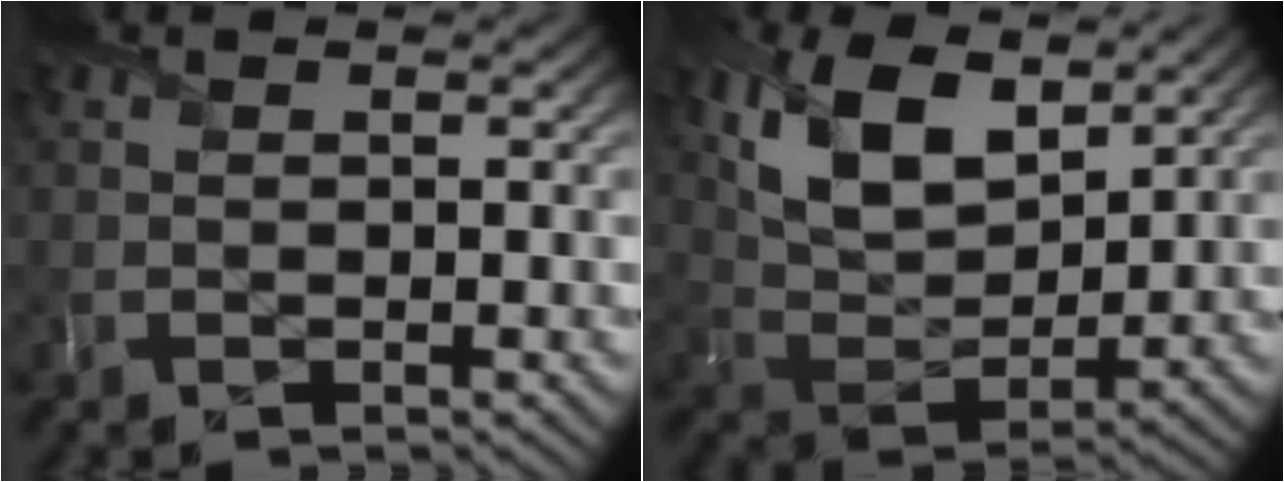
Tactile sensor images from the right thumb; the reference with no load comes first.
{"total": 11.5, "force": [5.7, 6.1, 7.9], "torque": [-0.179, 0.000, 0.113]}